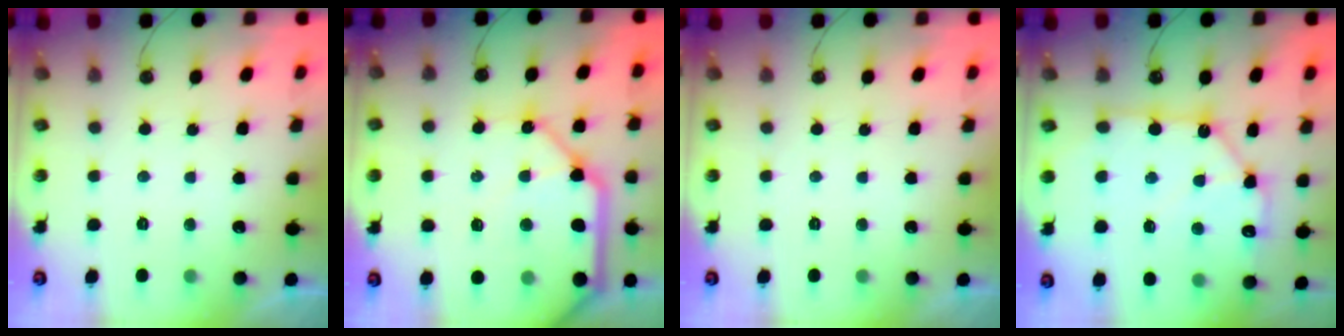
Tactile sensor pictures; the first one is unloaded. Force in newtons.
{"total": 21.1, "press": 21.0, "slide": 2.5}
{"total": 0.0}
{"total": 13.5, "press": 13.5, "slide": 1.3}